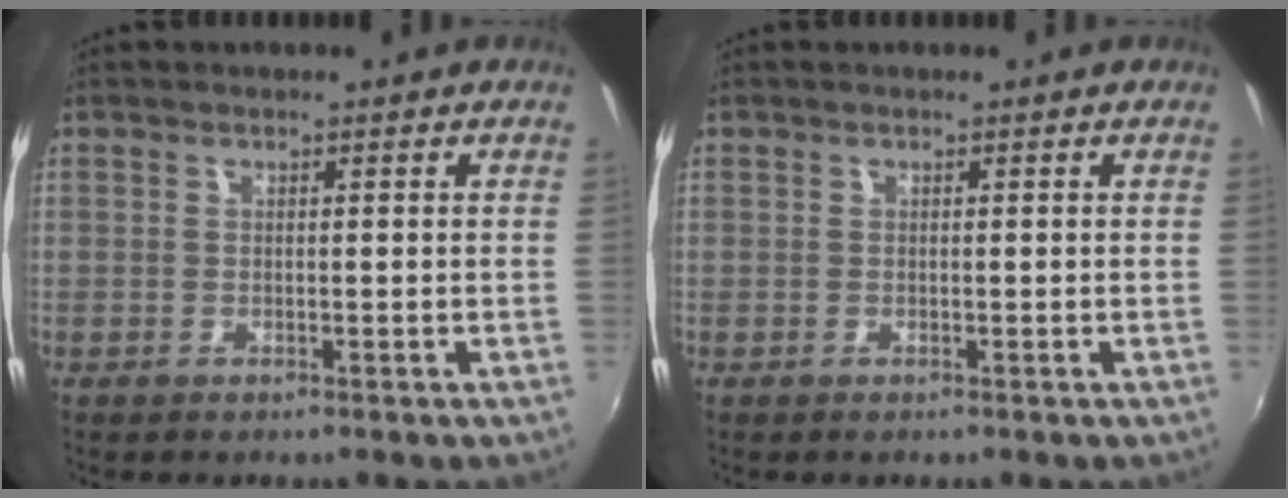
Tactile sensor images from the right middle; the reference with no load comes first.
{"total": 0.0}